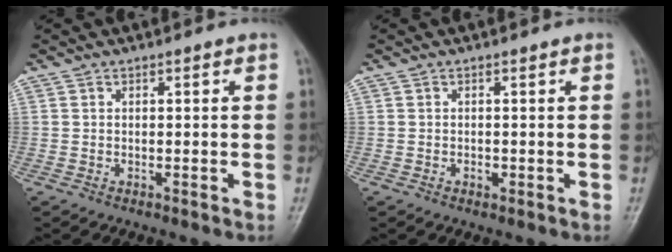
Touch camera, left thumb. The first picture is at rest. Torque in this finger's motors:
{"motor_torque": [-0.04, 0.04, 0.04, 0.02, 0.00]}